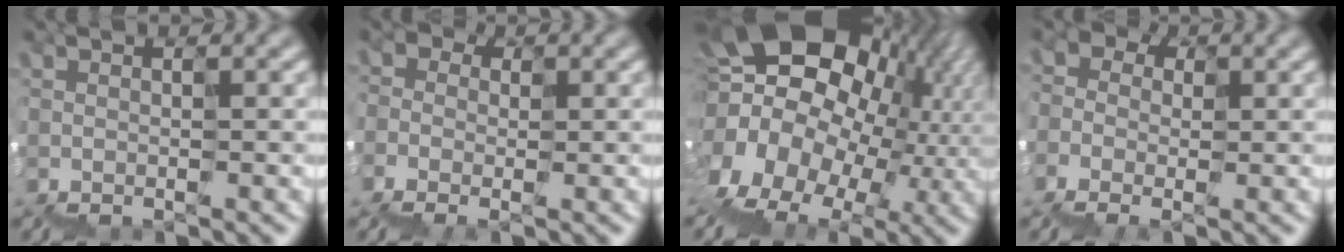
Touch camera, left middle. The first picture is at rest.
{"total": 1.7, "force": [-1.1, 1.3, 0.1], "torque": [-0.022, 0.004, -0.021]}
{"total": 15.7, "force": [0.8, 12.1, 10.0], "torque": [-0.190, 0.007, 0.033]}
{"total": 2.8, "force": [-1.2, 2.4, 0.6], "torque": [-0.042, 0.007, -0.023]}